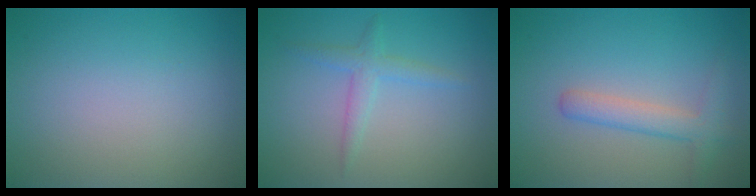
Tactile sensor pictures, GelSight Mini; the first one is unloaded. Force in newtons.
{"total": 1.9, "press": 1.9, "slide": 0.1}
{"total": 2.7, "press": 2.7, "slide": 0.1}